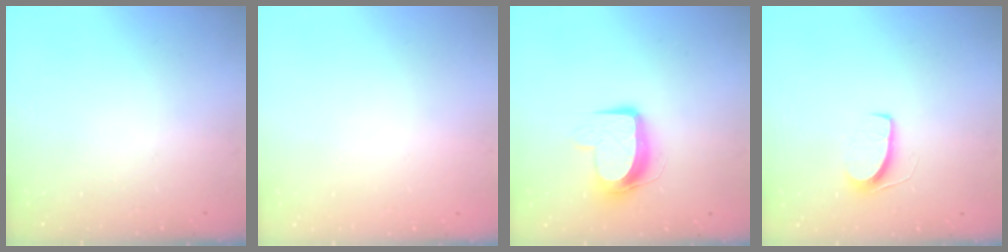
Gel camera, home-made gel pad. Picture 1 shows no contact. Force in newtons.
{"total": 0.0}
{"total": 10.4, "press": 10.4, "slide": 0.6}
{"total": 6.5, "press": 6.5, "slide": 0.4}